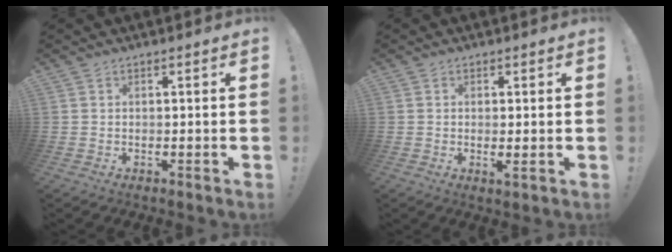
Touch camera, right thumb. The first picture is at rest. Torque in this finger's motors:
{"motor_torque": [-0.30, 0.22, -0.08, 0.23, 0.00]}